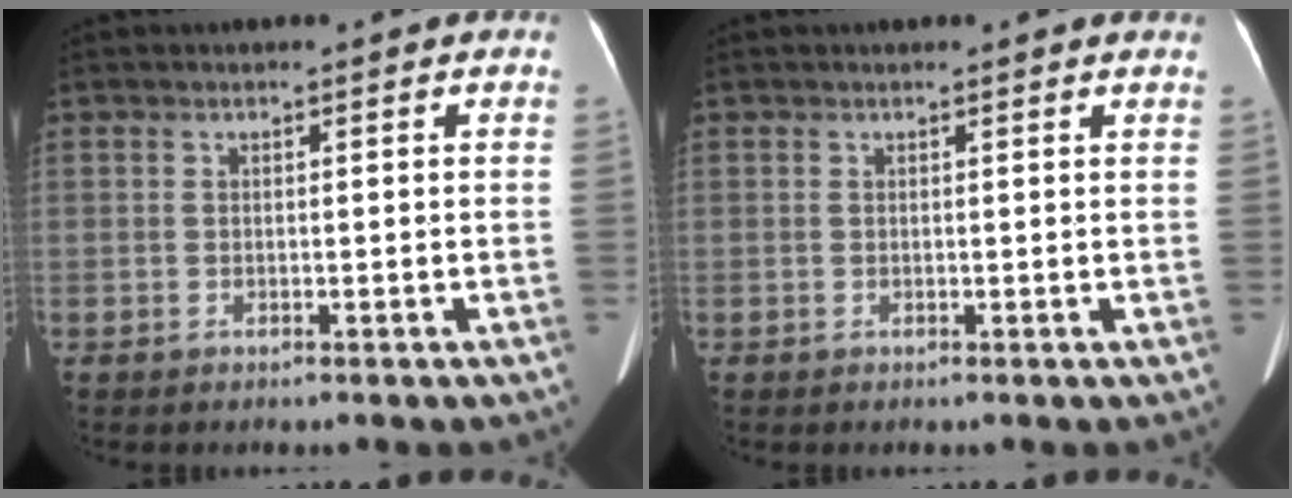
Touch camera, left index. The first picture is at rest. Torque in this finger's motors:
{"motor_torque": [0.63, -0.73, 0.05, 0.00]}